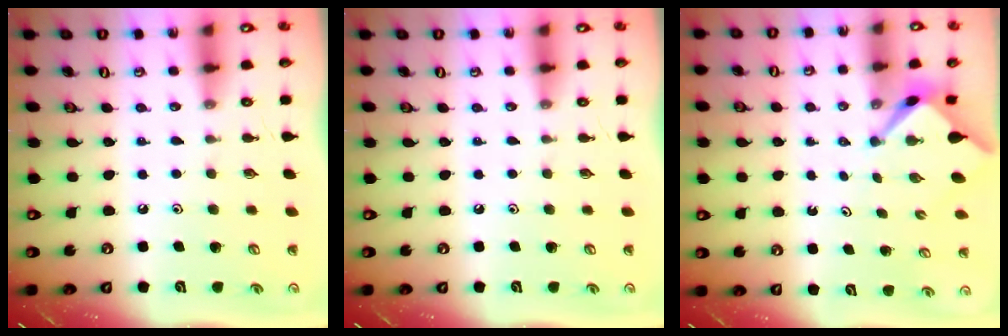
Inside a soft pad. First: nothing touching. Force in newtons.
{"total": 0.0}
{"total": 2.4, "press": 2.4, "slide": 0.2}